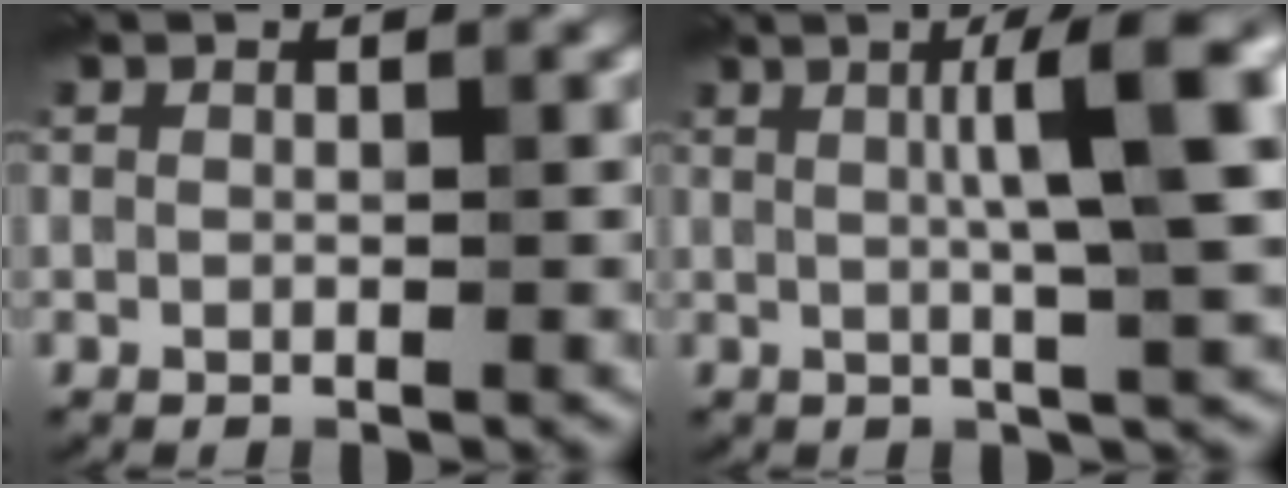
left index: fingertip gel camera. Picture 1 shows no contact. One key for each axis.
{"total": 8.6, "fx": 1.9, "fy": 1.4, "fz": 8.2, "tx": -0.099, "ty": 0.020, "tz": 0.025}